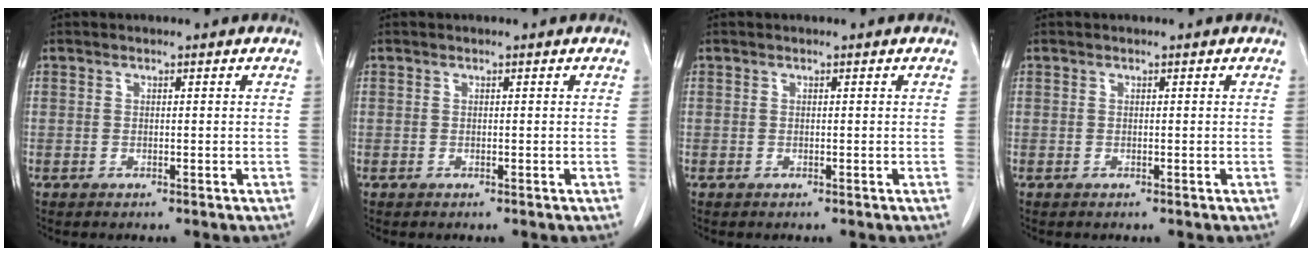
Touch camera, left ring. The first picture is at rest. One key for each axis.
{"total": 0.0}
{"total": 0.0}
{"total": 0.0}